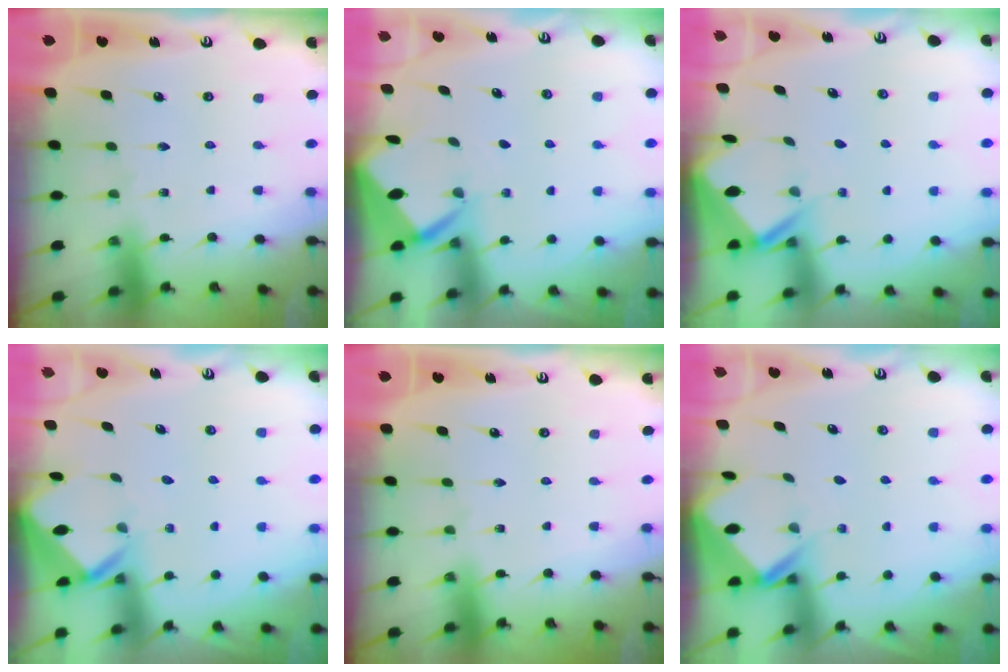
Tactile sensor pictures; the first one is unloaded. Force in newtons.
{"total": 2.7, "press": 2.6, "slide": 0.3}
{"total": 3.1, "press": 3.1, "slide": 0.3}
{"total": 2.8, "press": 2.8, "slide": 0.2}
{"total": 0.0}
{"total": 3.0, "press": 3.0, "slide": 0.2}